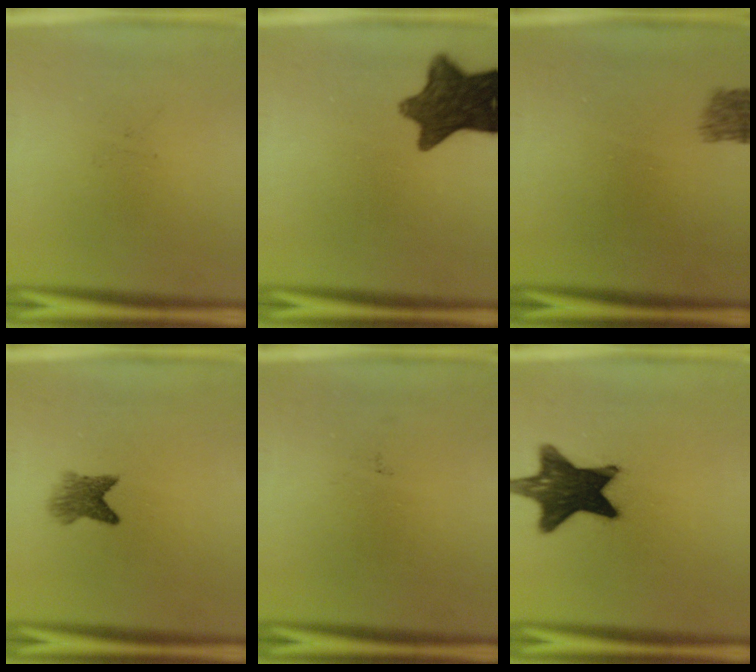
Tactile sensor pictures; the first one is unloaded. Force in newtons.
{"total": 11.4}
{"total": 2.5}
{"total": 3.5}
{"total": 0.0}
{"total": 14.5}